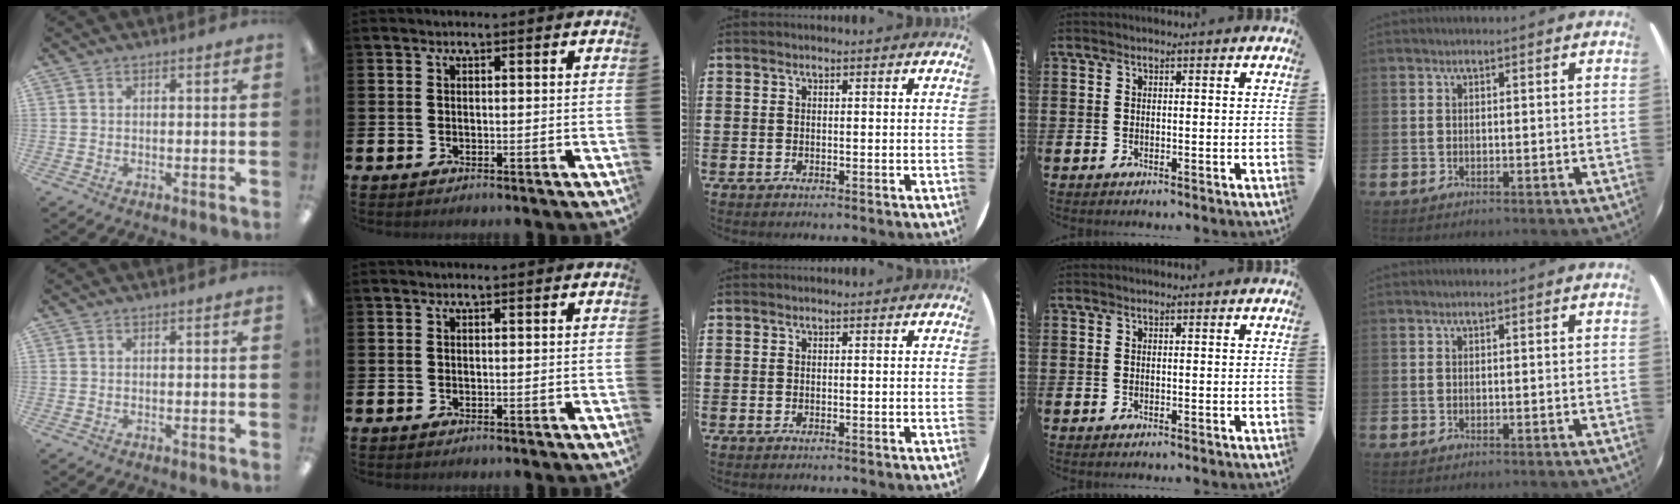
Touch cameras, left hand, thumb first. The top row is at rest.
{}